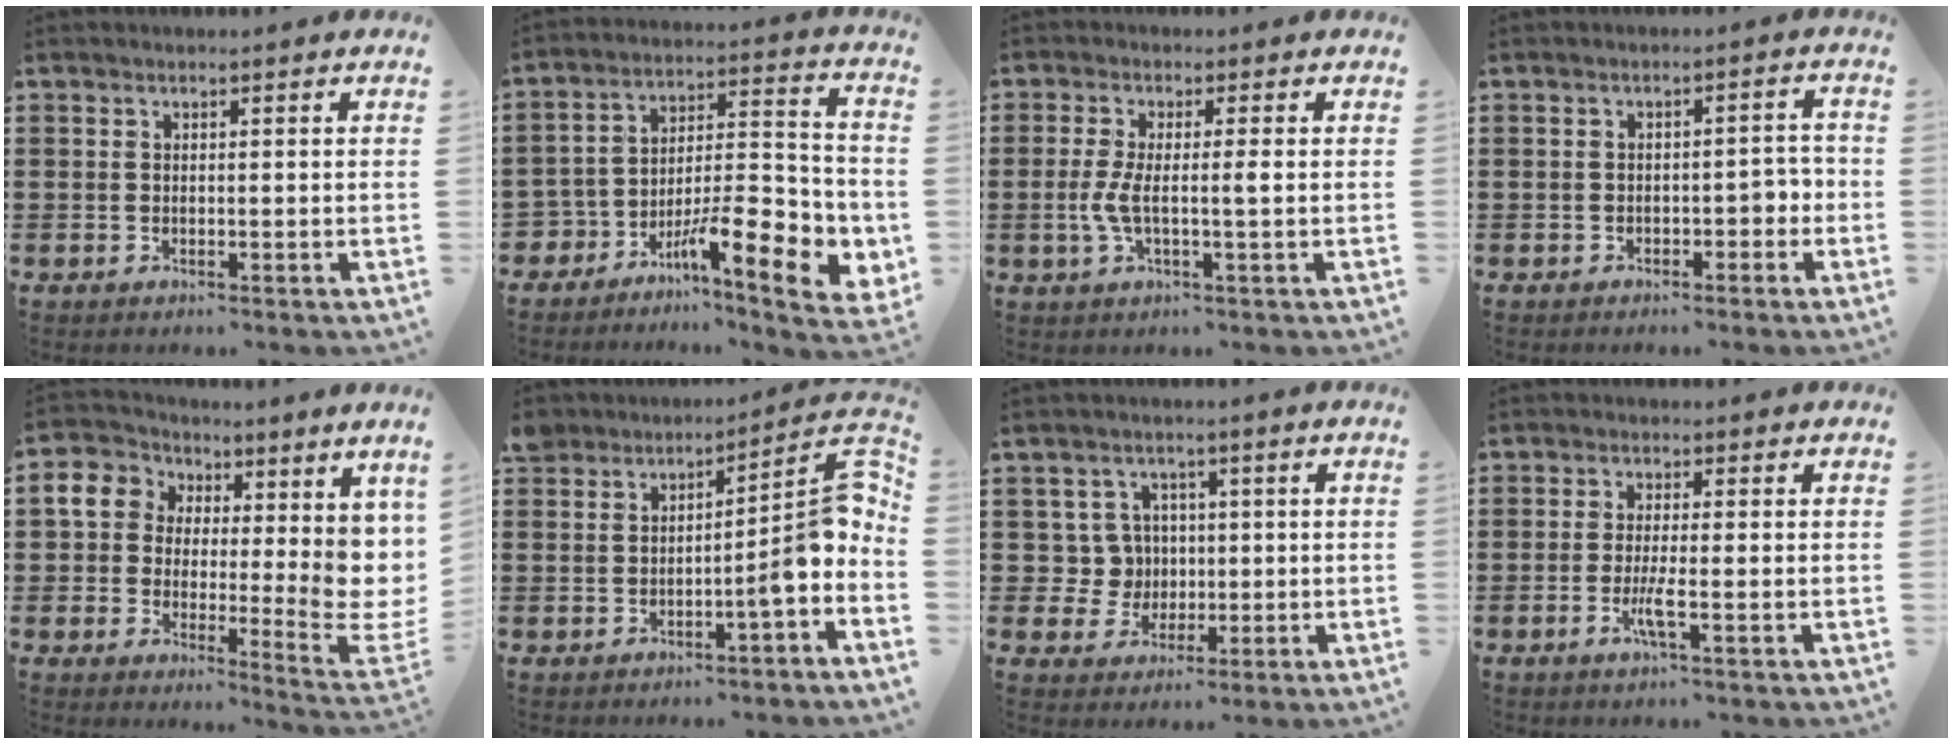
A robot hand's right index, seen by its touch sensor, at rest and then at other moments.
{"total": 11.3, "force": [-7.5, 3.7, 7.6], "torque": [-0.109, 0.014, -0.134]}
{"total": 4.3, "force": [-0.3, 0.4, 4.3], "torque": [-0.100, -0.011, -0.015]}
{"total": 2.5, "force": [-1.3, 1.3, 1.7], "torque": [-0.033, 0.004, -0.028]}
{"total": 8.3, "force": [3.4, 6.6, 3.8], "torque": [-0.088, -0.022, 0.069]}
{"total": 6.9, "force": [0.4, 1.3, 6.8], "torque": [-0.091, -0.027, 0.001]}
{"total": 5.1, "force": [0.3, 4.9, 1.3], "torque": [-0.050, 0.016, 0.005]}
{"total": 3.5, "force": [-1.4, 0.1, 3.2], "torque": [-0.068, -0.012, -0.030]}